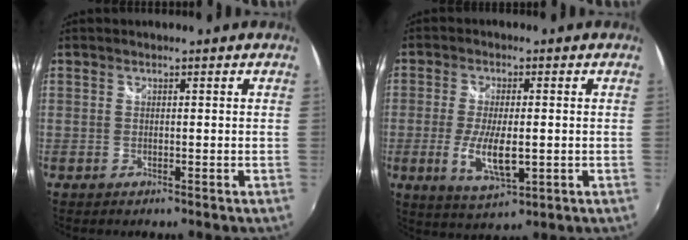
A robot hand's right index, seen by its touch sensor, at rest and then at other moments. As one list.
[{"total": 8.6, "force": [-1.9, 2.9, 7.9], "torque": [-0.158, -0.018, -0.030]}]